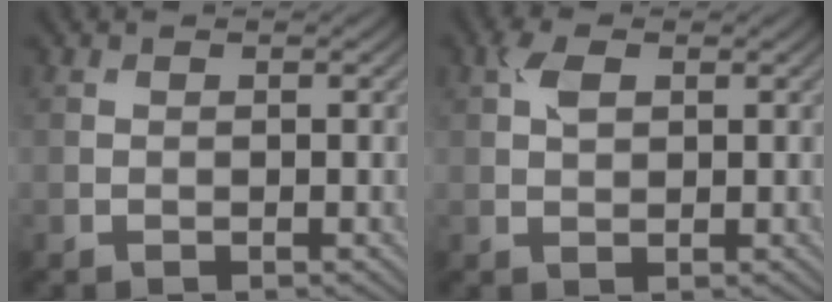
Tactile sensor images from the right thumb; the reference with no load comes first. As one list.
[{"total": 2.5, "force": [0.9, 1.4, 1.8], "torque": [-0.042, 0.004, 0.015]}]